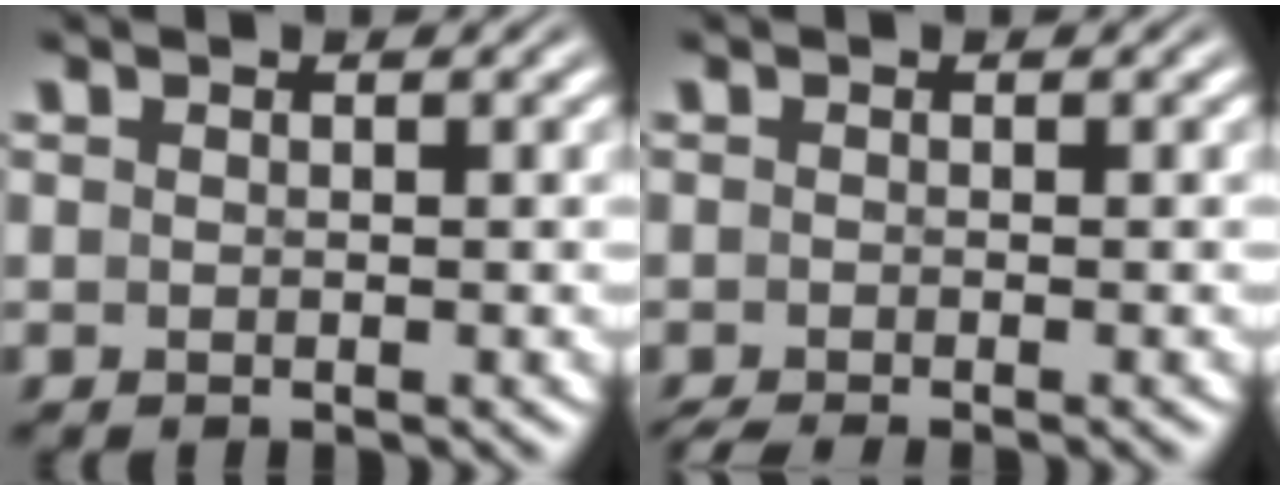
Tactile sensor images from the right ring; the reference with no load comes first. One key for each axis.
{"total": 1.8, "fx": -1.7, "fy": 0.1, "fz": 0.7, "tx": -0.006, "ty": -0.006, "tz": -0.022}